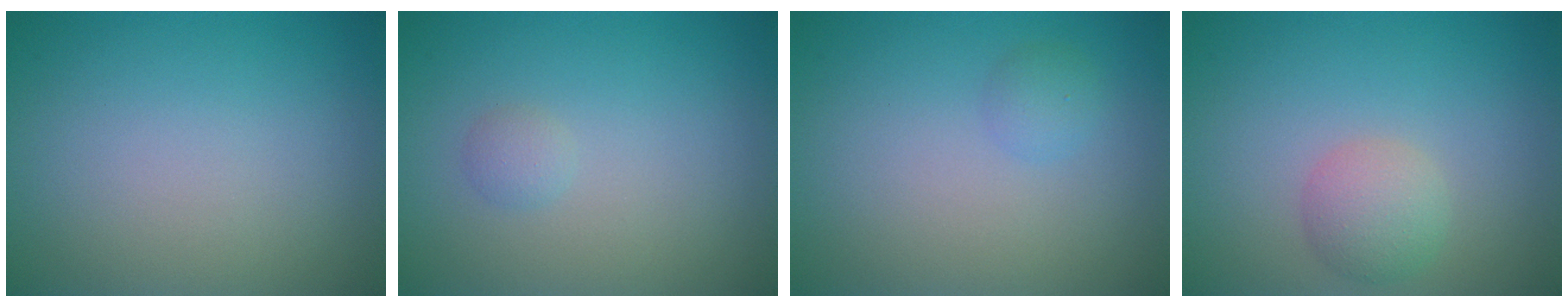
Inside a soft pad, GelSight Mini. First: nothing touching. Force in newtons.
{"total": 0.9, "press": 0.9, "slide": 0.0}
{"total": 1.1, "press": 1.1, "slide": 0.1}
{"total": 2.6, "press": 2.6, "slide": 0.1}